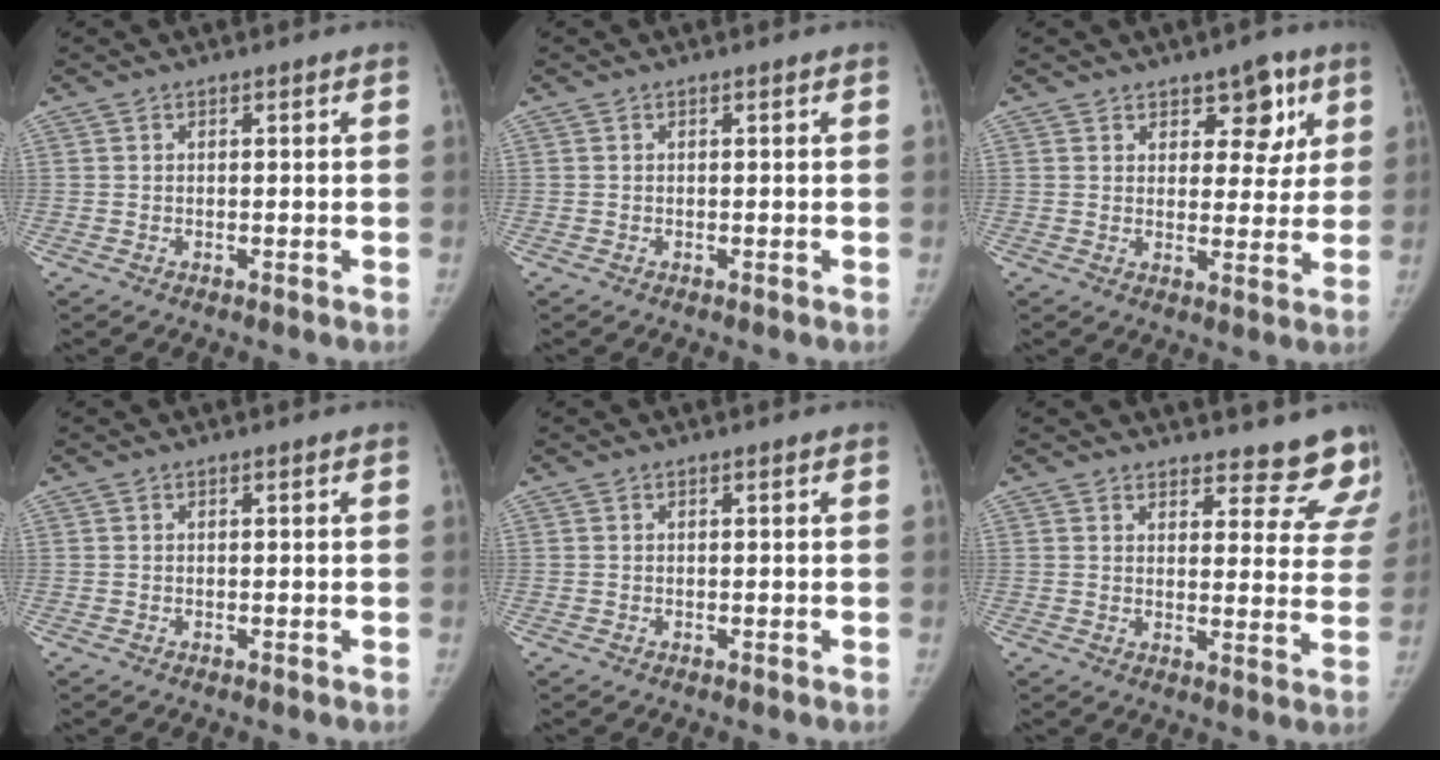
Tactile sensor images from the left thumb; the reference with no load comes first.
{"total": 0.0}
{"total": 7.4, "force": [3.9, 4.5, 4.3], "torque": [-0.014, -0.018, 0.052]}
{"total": 0.0}
{"total": 0.0}
{"total": 14.5, "force": [13.6, 4.5, 2.3], "torque": [0.031, -0.112, 0.132]}